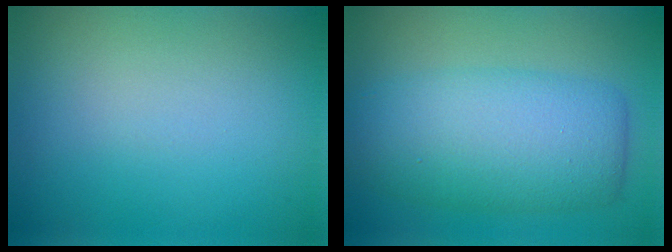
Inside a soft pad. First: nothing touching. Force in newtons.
{"total": 8.0, "press": 8.0, "slide": 0.1}